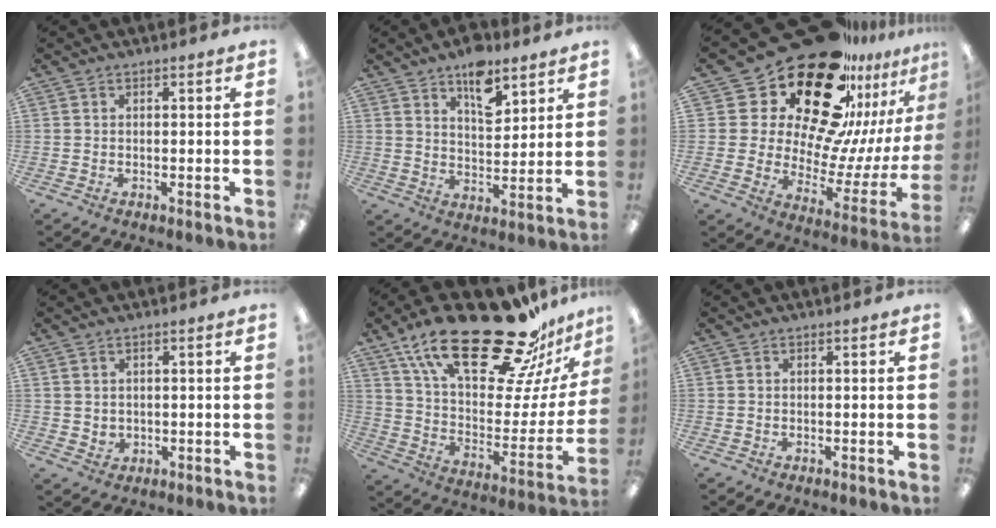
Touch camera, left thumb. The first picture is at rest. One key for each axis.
{"total": 9.8, "fx": 6.7, "fy": 4.6, "fz": 5.4, "tx": -0.069, "ty": -0.037, "tz": 0.113}
{"total": 29.4, "fx": 19.8, "fy": 14.4, "fz": 16.4, "tx": -0.291, "ty": -0.152, "tz": 0.355}
{"total": 2.5, "fx": 1.3, "fy": 2.1, "fz": 0.2, "tx": -0.002, "ty": -0.005, "tz": 0.023}
{"total": 30.0, "fx": 20.3, "fy": 10.6, "fz": 19.5, "tx": -0.305, "ty": -0.128, "tz": 0.345}
{"total": 0.0}